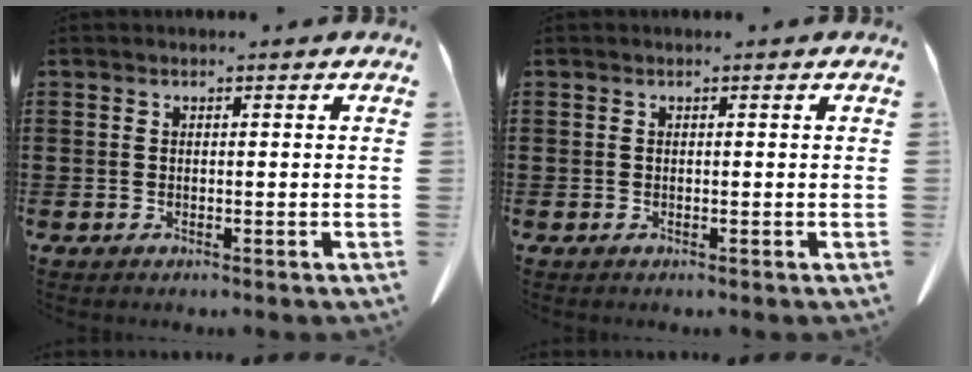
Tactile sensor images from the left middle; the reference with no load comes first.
{"total": 0.0}